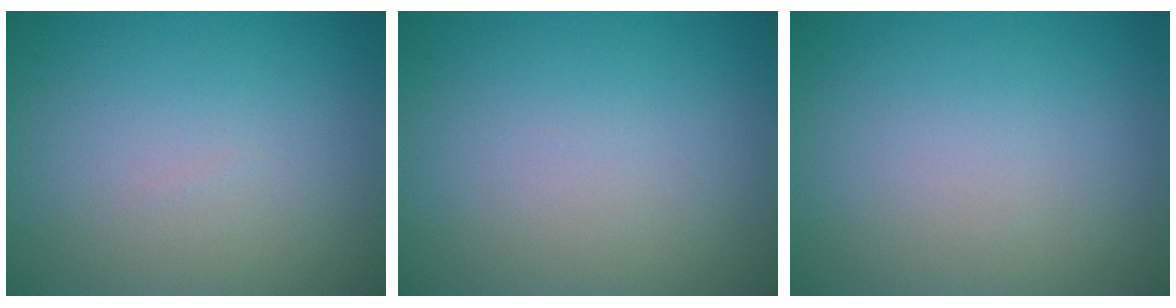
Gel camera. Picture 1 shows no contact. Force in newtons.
{"total": 0.0}
{"total": 0.0}